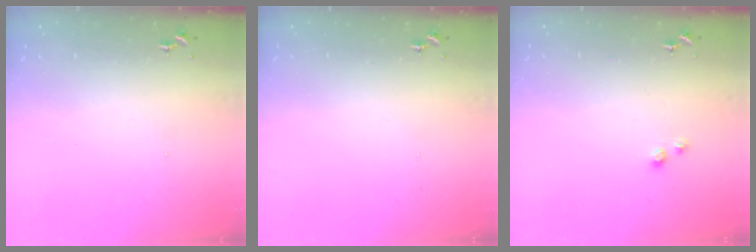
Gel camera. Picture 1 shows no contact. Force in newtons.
{"total": 0.0}
{"total": 3.9, "press": 3.9, "slide": 0.6}